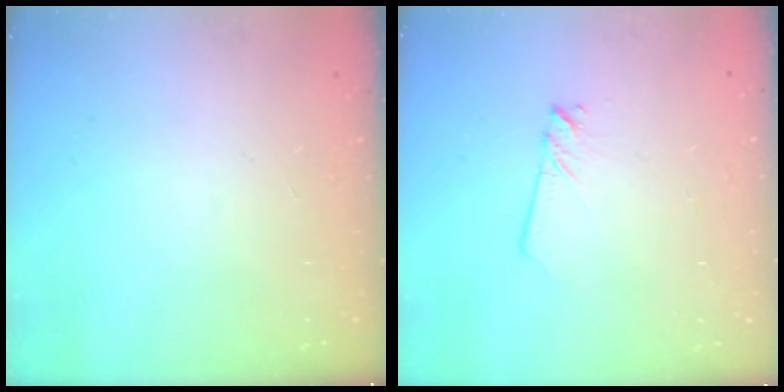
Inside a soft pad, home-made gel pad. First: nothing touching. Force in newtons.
{"total": 1.7, "press": 1.7, "slide": 0.1}